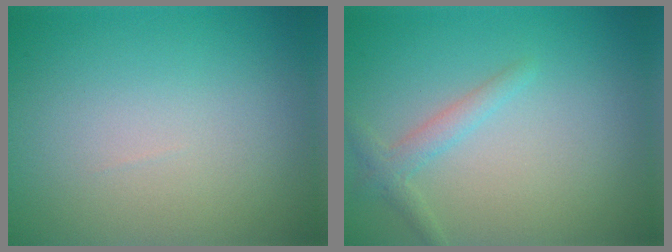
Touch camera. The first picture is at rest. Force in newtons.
{"total": 1.6, "press": 1.6, "slide": 0.1}